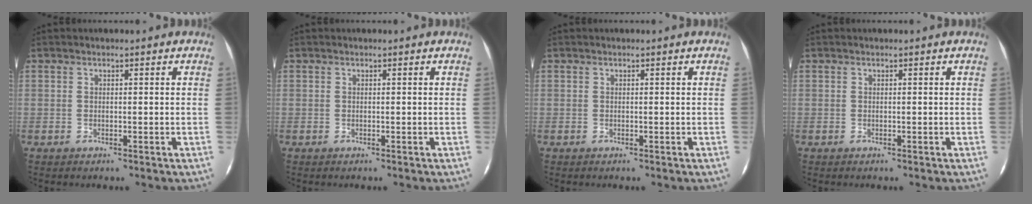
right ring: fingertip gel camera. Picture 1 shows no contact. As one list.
[{"total": 0.0}, {"total": 0.0}, {"total": 0.0}]